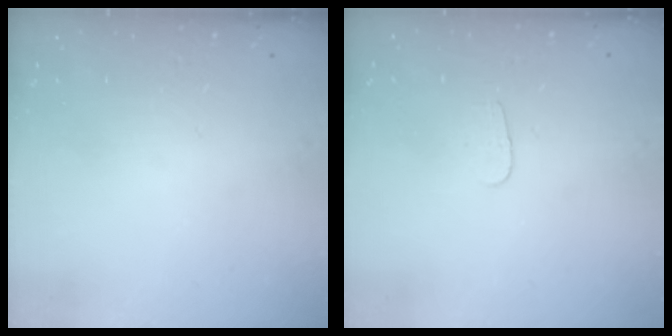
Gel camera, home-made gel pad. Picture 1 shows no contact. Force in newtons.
{"total": 3.1, "press": 3.1, "slide": 0.2}